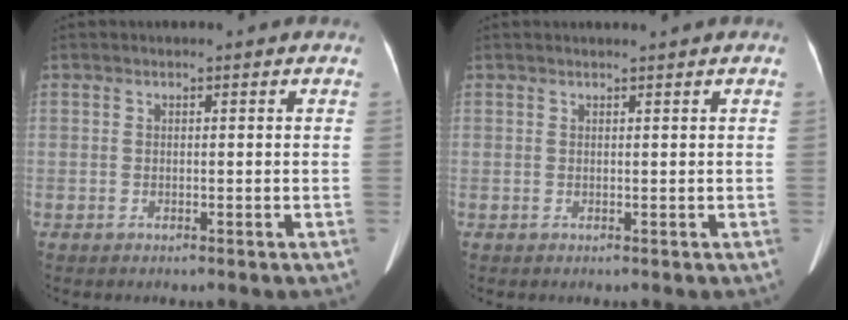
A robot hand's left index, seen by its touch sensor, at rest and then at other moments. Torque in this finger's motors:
{"motor_torque": [-0.21, -0.22, -0.28, -0.01]}